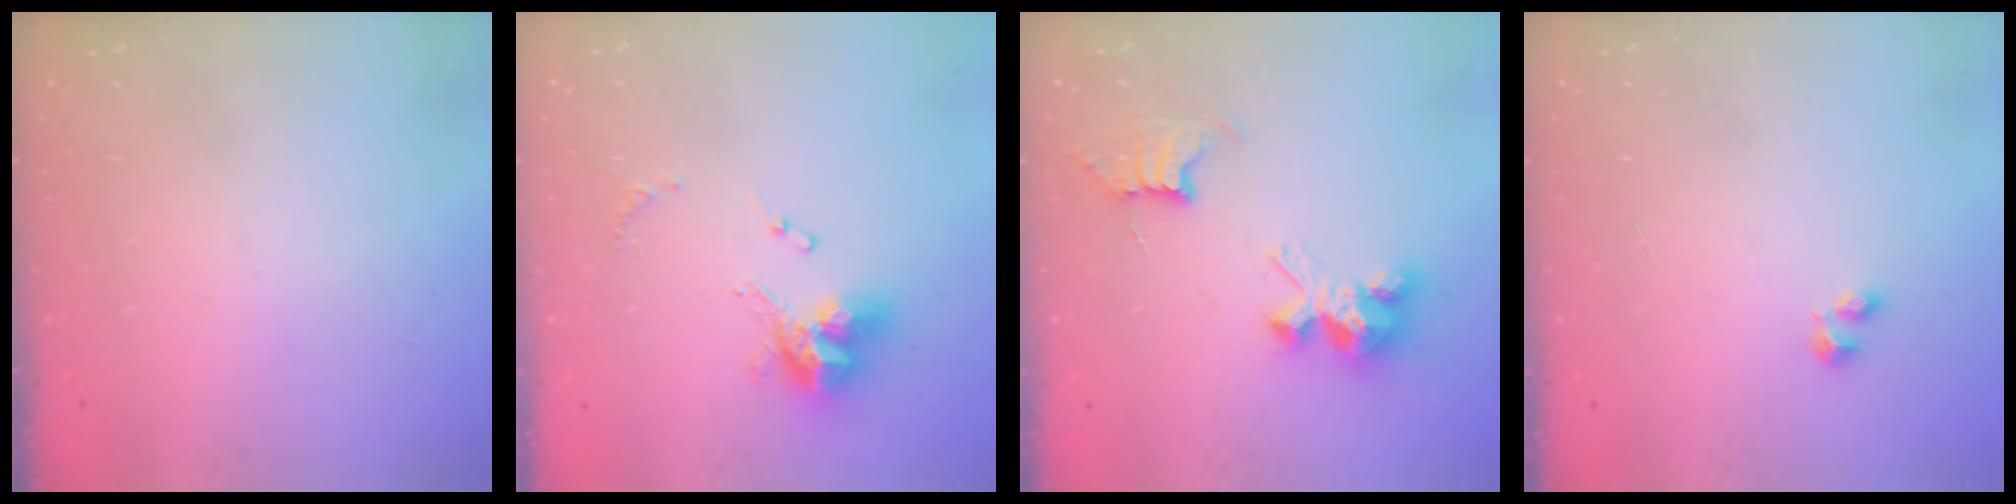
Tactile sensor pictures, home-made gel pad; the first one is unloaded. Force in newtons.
{"total": 12.6, "press": 12.5, "slide": 1.4}
{"total": 7.8, "press": 7.8, "slide": 0.6}
{"total": 2.4, "press": 2.4, "slide": 0.4}